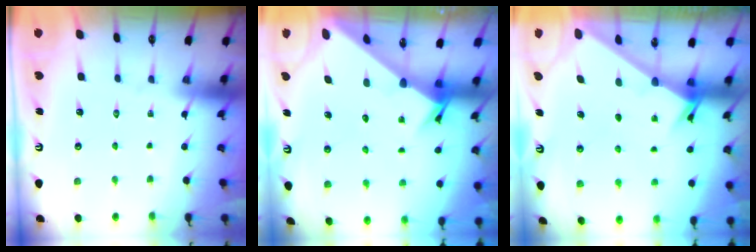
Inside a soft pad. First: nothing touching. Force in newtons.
{"total": 2.4, "press": 2.4, "slide": 0.2}
{"total": 2.3, "press": 2.3, "slide": 0.2}